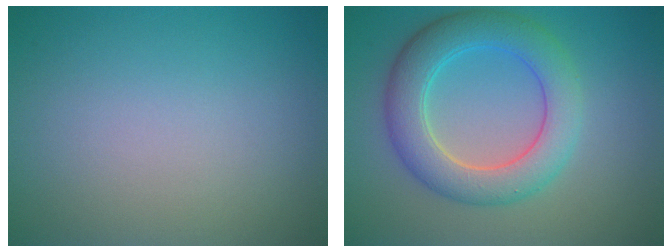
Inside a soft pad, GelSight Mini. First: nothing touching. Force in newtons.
{"total": 6.2, "press": 6.2, "slide": 0.3}